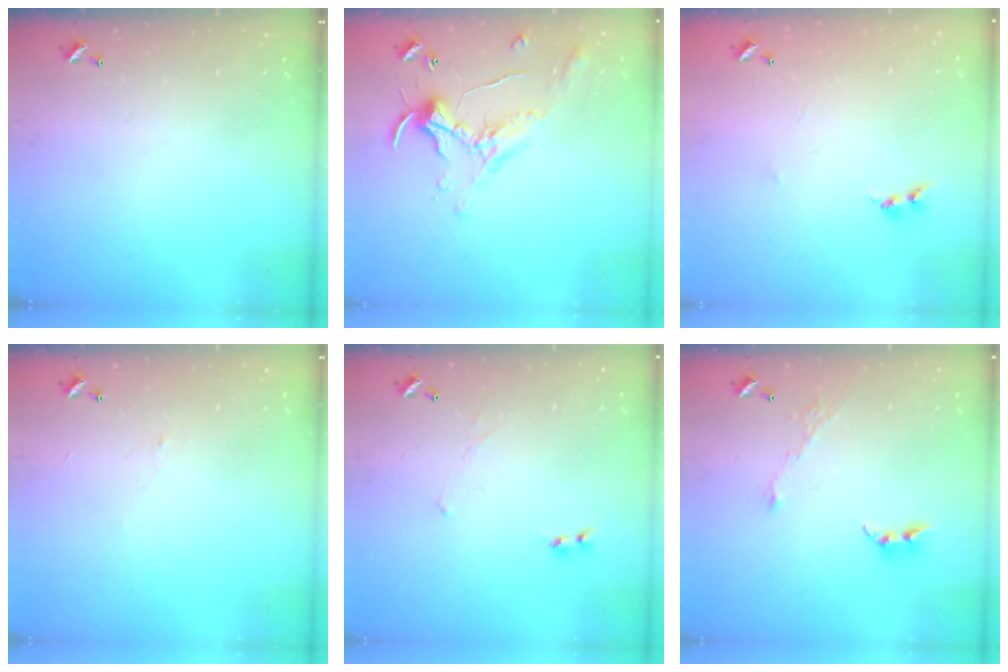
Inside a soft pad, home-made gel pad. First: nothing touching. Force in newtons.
{"total": 0.8, "press": 0.8, "slide": 0.2}
{"total": 6.7, "press": 6.7, "slide": 0.5}
{"total": 1.8, "press": 1.7, "slide": 0.6}
{"total": 2.3, "press": 2.3, "slide": 0.2}
{"total": 5.4, "press": 5.3, "slide": 0.7}